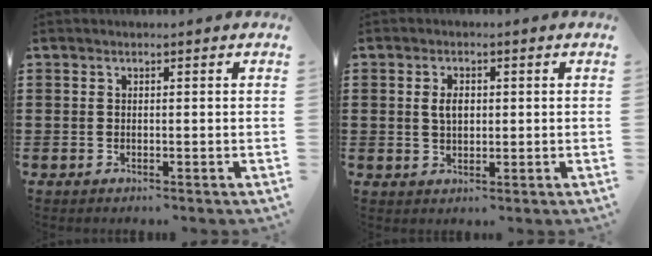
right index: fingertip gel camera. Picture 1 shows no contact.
{"total": 2.9, "force": [0.4, 1.7, 2.4], "torque": [-0.049, 0.008, 0.006]}